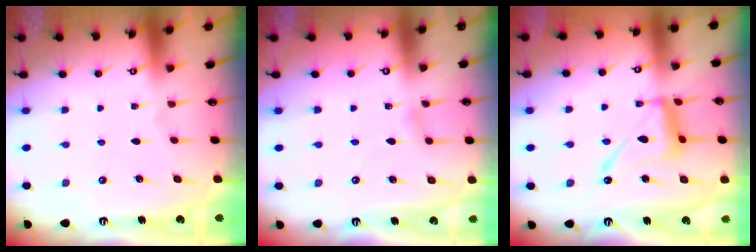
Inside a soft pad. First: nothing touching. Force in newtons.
{"total": 3.2, "press": 3.2, "slide": 0.3}
{"total": 13.8, "press": 13.8, "slide": 1.2}